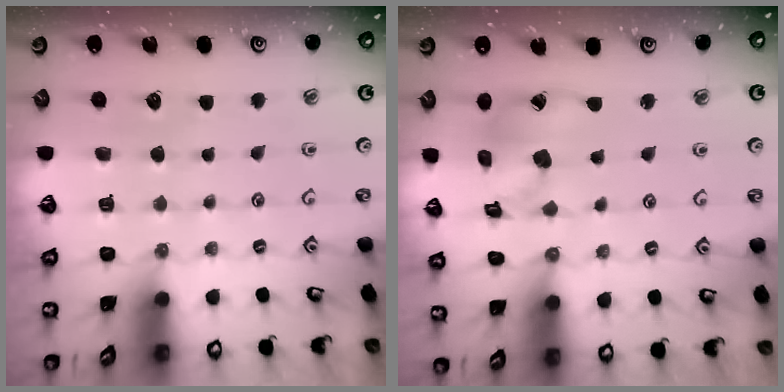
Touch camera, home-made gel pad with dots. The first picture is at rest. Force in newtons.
{"total": 12.0, "press": 11.9, "slide": 1.5}